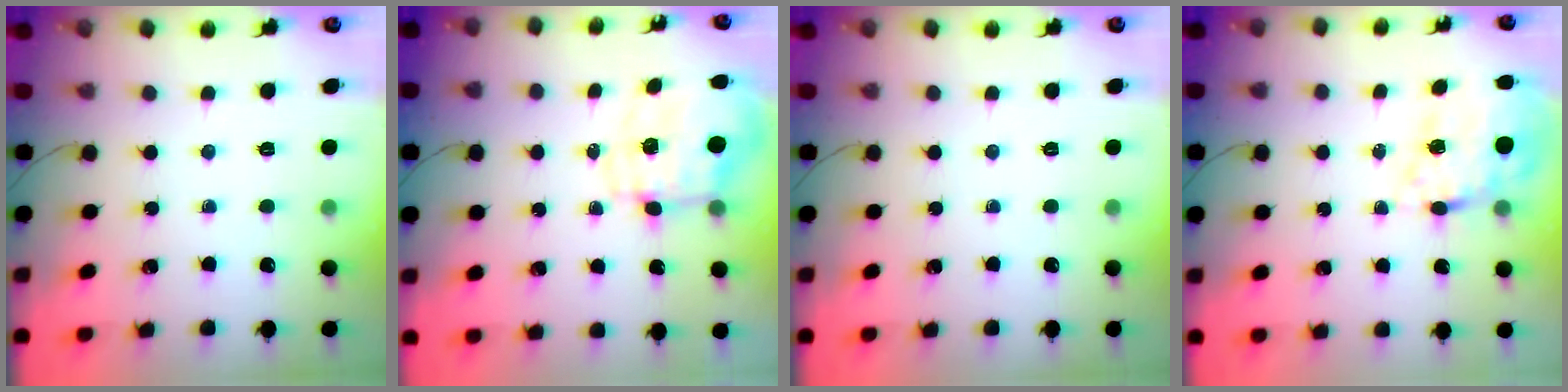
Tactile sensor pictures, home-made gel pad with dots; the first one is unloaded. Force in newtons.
{"total": 3.4, "press": 3.1, "slide": 1.4}
{"total": 0.0}
{"total": 15.9, "press": 15.5, "slide": 3.6}